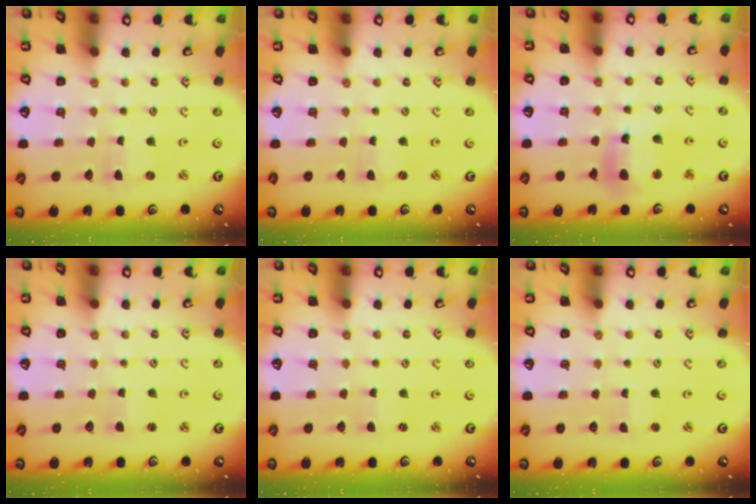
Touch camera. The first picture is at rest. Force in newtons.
{"total": 0.7, "press": 0.6, "slide": 0.1}
{"total": 11.9, "press": 11.8, "slide": 1.5}
{"total": 2.1, "press": 2.1, "slide": 0.3}
{"total": 0.0}
{"total": 0.0}